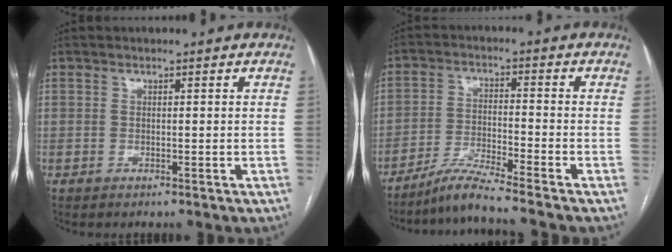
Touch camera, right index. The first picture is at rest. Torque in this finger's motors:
{"motor_torque": [-0.51, -0.47, 0.05, 0.00]}